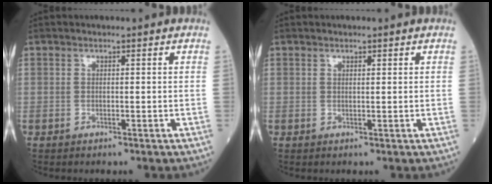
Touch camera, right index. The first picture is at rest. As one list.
[{"total": 0.8, "force": [0.4, 0.5, 0.4], "torque": [-0.015, 0.004, 0.009]}]